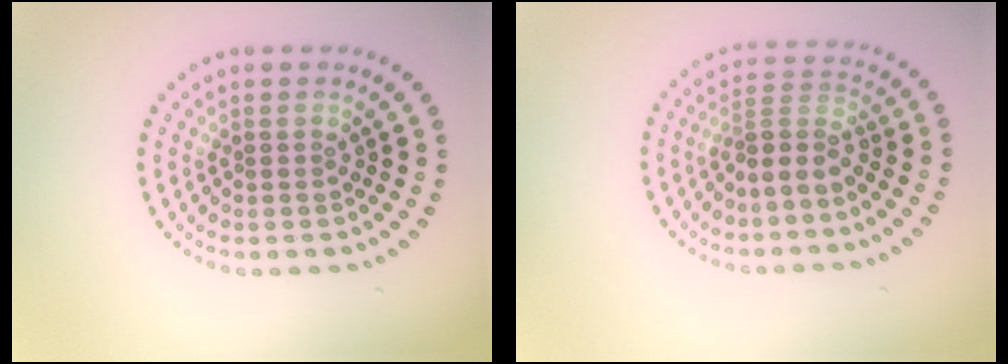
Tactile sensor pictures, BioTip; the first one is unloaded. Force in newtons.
{"total": 2.9, "press": 2.1, "slide": 2.0}